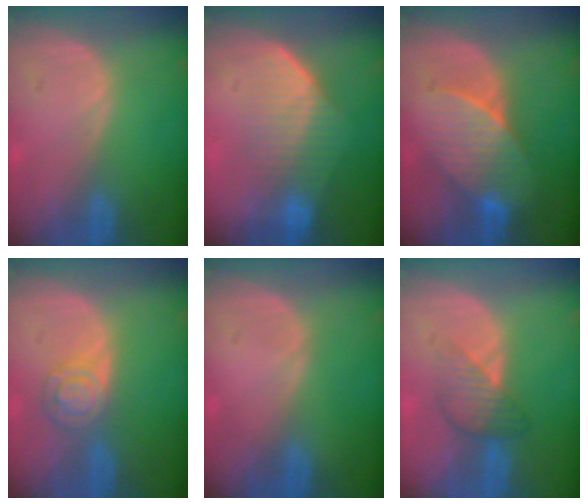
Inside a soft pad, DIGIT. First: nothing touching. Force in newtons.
{"total": 7.2, "press": 6.7, "slide": 2.8}
{"total": 7.2, "press": 7.1, "slide": 1.1}
{"total": 5.2, "press": 4.6, "slide": 2.5}
{"total": 0.0}
{"total": 4.1, "press": 4.1, "slide": 0.0}